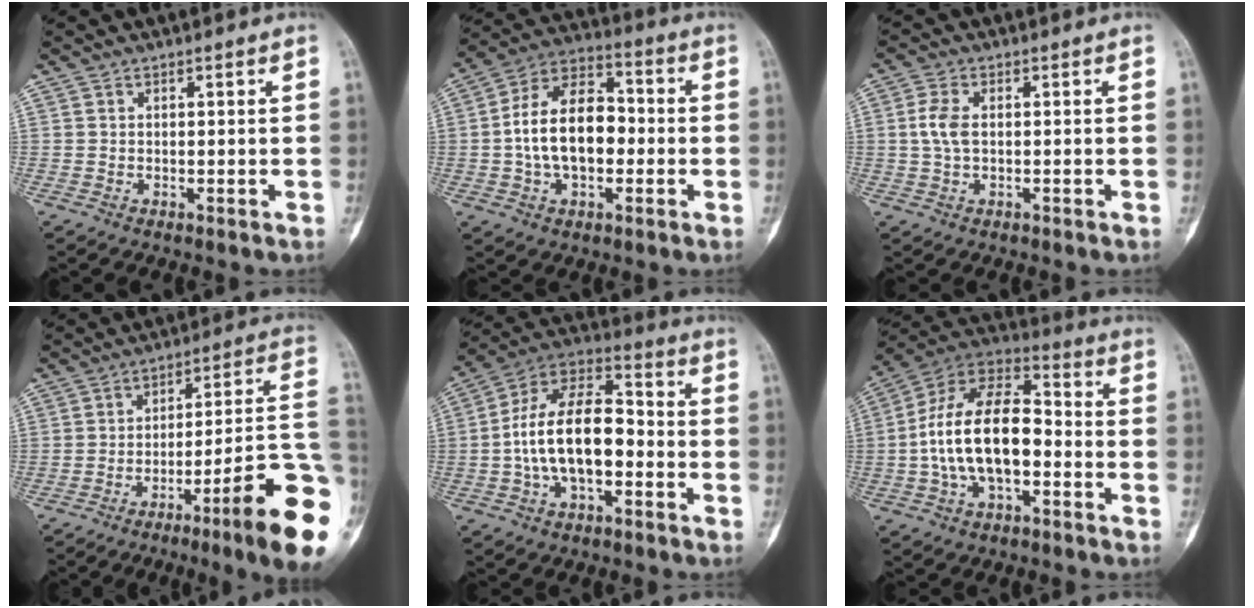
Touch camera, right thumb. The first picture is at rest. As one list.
[{"total": 15.6, "force": [-1.0, 9.6, 12.3], "torque": [-0.199, 0.036, -0.023]}, {"total": 4.3, "force": [0.2, 2.4, 3.6], "torque": [-0.085, 0.006, 0.001]}, {"total": 20.4, "force": [-8.1, 2.4, 18.5], "torque": [-0.194, 0.048, -0.117]}, {"total": 17.7, "force": [-2.5, 9.6, 14.7], "torque": [-0.255, 0.045, -0.049]}, {"total": 19.0, "force": [-2.4, 10.3, 15.8], "torque": [-0.281, 0.046, -0.047]}]